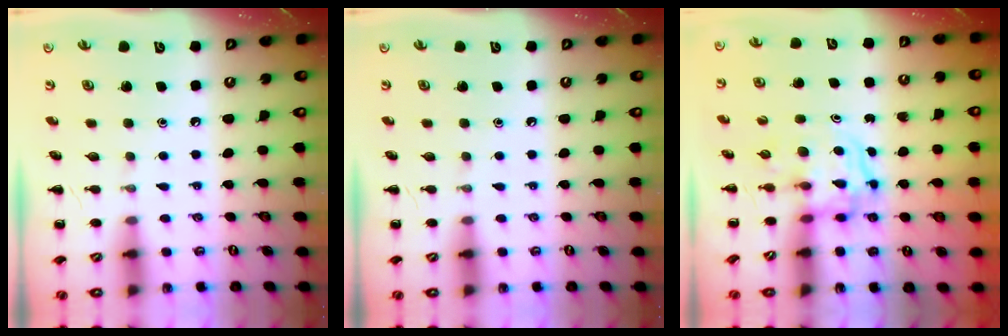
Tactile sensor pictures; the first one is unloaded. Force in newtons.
{"total": 0.0}
{"total": 3.4, "press": 3.4, "slide": 0.4}